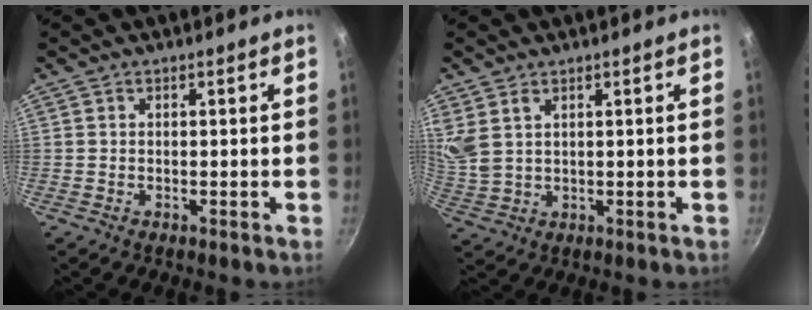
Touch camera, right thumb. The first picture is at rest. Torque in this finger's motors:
{"motor_torque": [0.21, 1.92, 0.88, 0.41, 0.09]}